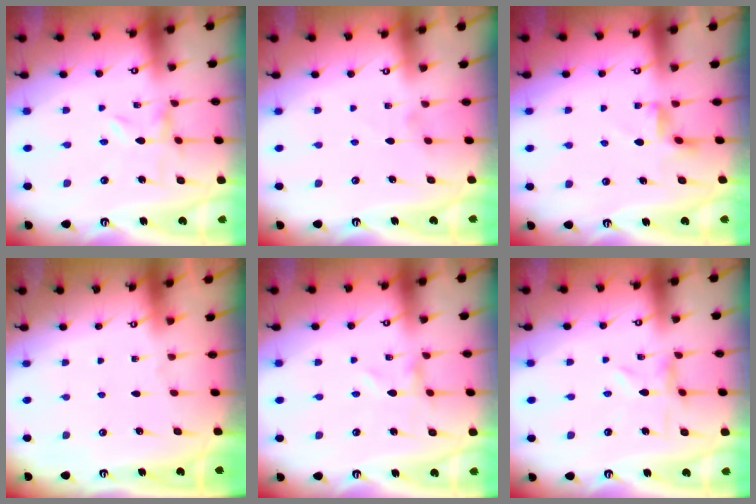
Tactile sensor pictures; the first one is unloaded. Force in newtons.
{"total": 1.3, "press": 1.3, "slide": 0.3}
{"total": 4.0, "press": 3.9, "slide": 0.6}
{"total": 0.0}
{"total": 0.0}
{"total": 1.4, "press": 1.4, "slide": 0.3}